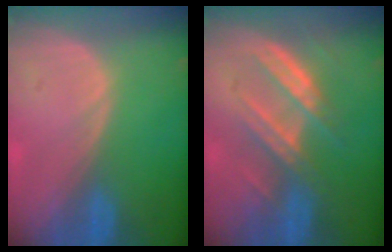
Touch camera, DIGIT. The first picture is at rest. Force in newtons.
{"total": 6.6, "press": 6.5, "slide": 0.9}